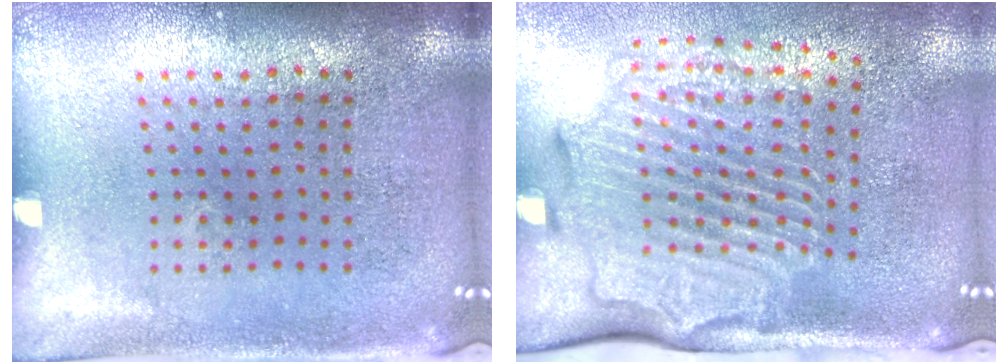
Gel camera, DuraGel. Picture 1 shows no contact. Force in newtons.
{"total": 2.9, "press": 2.3, "slide": 1.8}